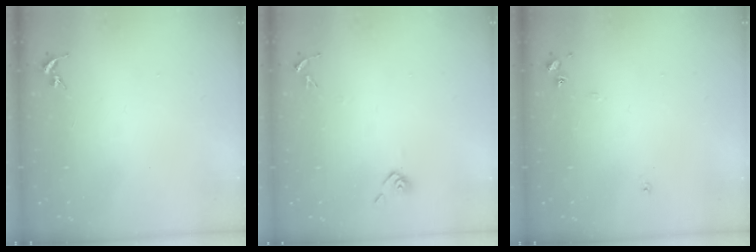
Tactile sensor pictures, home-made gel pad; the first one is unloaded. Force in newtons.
{"total": 5.9, "press": 5.9, "slide": 0.5}
{"total": 6.2, "press": 6.2, "slide": 0.6}